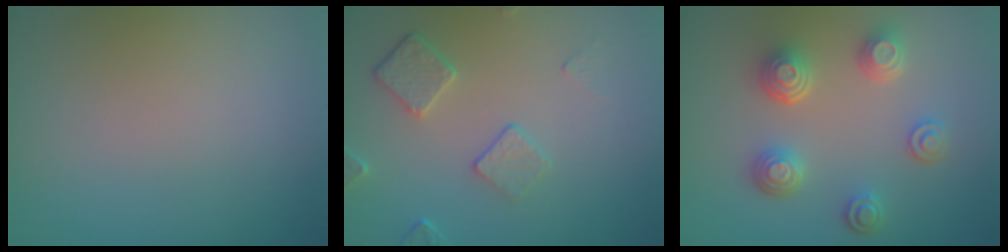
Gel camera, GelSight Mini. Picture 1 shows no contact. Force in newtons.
{"total": 2.7, "press": 2.0, "slide": 1.7}
{"total": 4.3, "press": 3.4, "slide": 2.6}